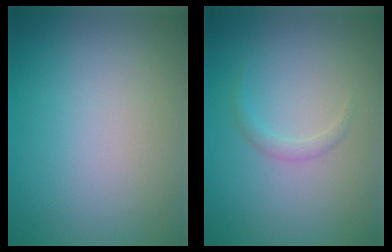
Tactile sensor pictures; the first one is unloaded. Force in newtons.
{"total": 1.0, "press": 1.0, "slide": 0.1}